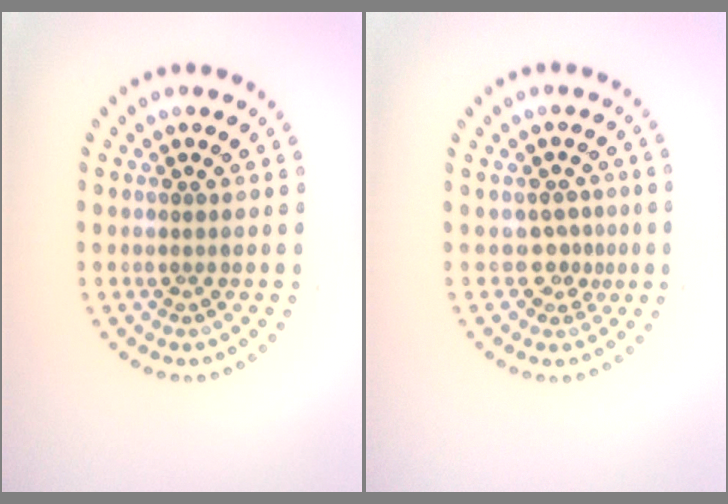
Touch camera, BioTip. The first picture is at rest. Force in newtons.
{"total": 2.2, "press": 1.5, "slide": 1.6}